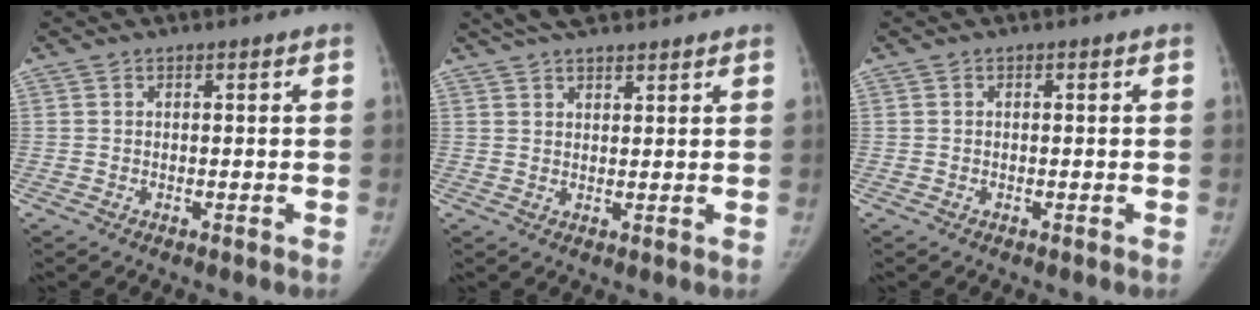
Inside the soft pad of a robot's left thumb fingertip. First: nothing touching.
{"total": 7.8, "force": [6.3, 2.6, 3.8], "torque": [-0.049, 0.004, 0.110]}
{"total": 0.0}